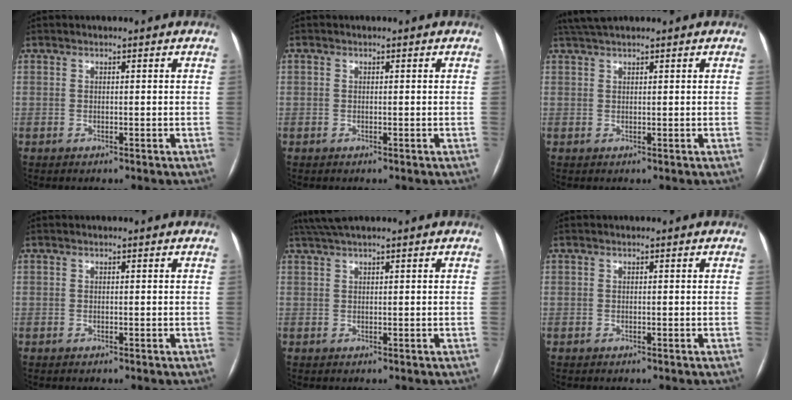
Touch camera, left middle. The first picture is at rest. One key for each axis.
{"total": 0.0}
{"total": 3.6, "fx": 3.2, "fy": 0.2, "fz": 1.7, "tx": -0.037, "ty": 0.027, "tz": 0.064}
{"total": 0.0}
{"total": 3.6, "fx": 3.0, "fy": -0.2, "fz": 2.0, "tx": -0.043, "ty": 0.026, "tz": 0.061}
{"total": 0.0}